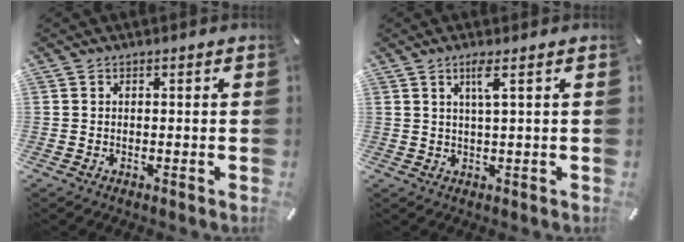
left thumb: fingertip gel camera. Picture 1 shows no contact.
{"total": 3.5, "force": [1.6, 0.0, 3.1], "torque": [-0.066, -0.001, 0.024]}